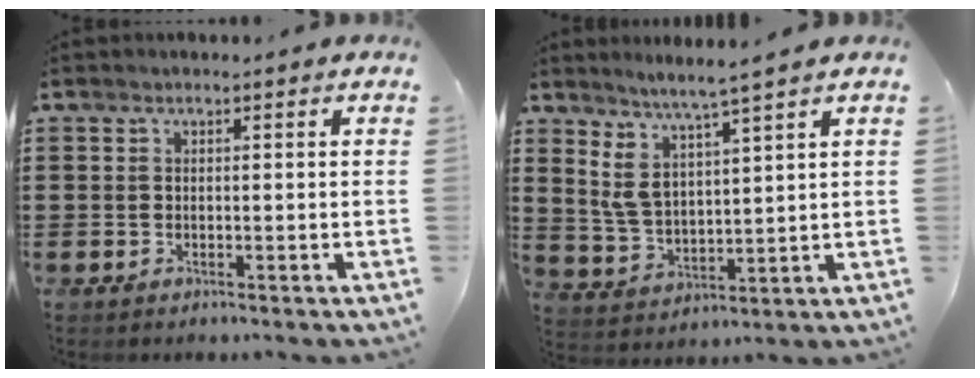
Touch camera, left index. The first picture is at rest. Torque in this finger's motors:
{"motor_torque": [1.10, -1.04, 0.30, 0.16]}